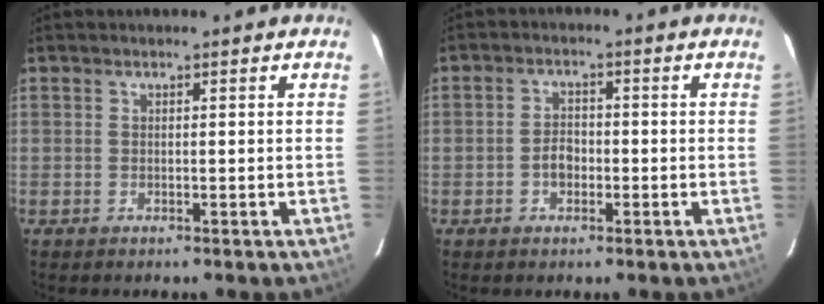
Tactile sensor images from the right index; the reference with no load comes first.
{"total": 3.2, "force": [-1.1, 2.3, 1.9], "torque": [-0.037, 0.007, -0.018]}